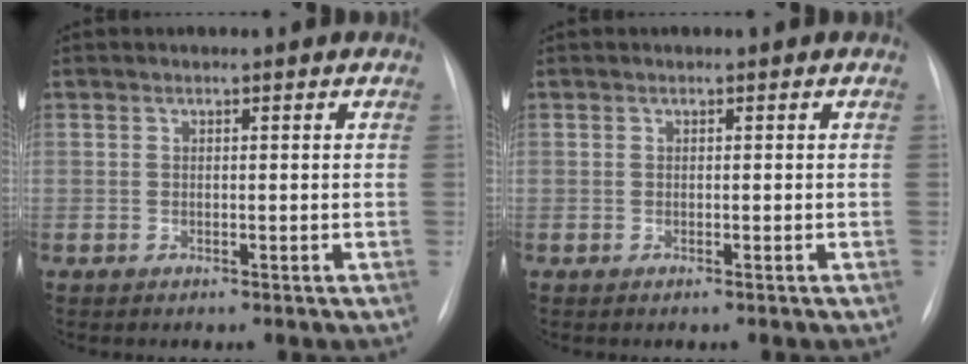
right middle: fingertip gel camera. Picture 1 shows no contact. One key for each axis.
{"total": 0.0}